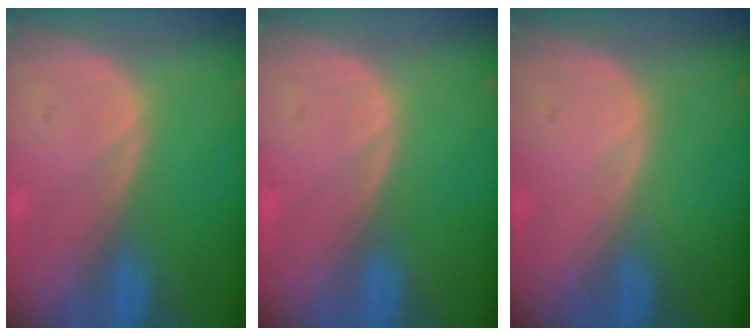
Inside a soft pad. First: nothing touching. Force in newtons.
{"total": 0.0}
{"total": 0.0}